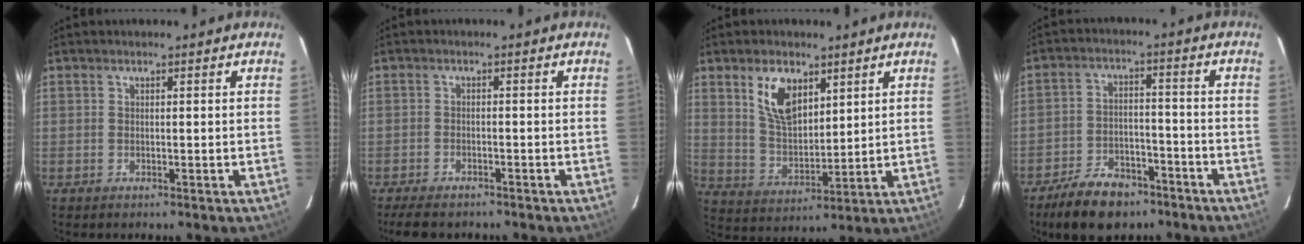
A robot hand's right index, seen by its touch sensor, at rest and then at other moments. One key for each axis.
{"total": 6.0, "fx": -5.2, "fy": 1.9, "fz": 2.4, "tx": -0.063, "ty": -0.014, "tz": -0.085}
{"total": 9.7, "fx": 5.0, "fy": 5.2, "fz": 6.5, "tx": -0.120, "ty": 0.006, "tz": 0.107}
{"total": 12.0, "fx": -9.0, "fy": 5.7, "fz": 5.6, "tx": -0.126, "ty": 0.008, "tz": -0.138}